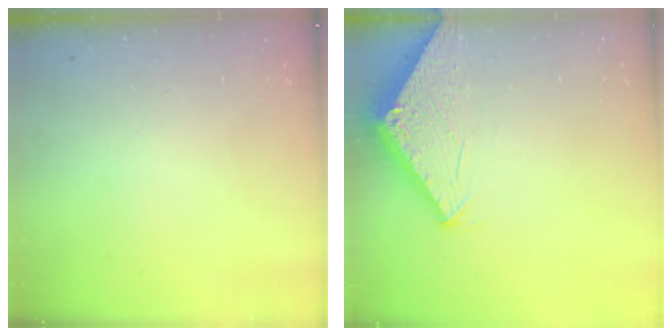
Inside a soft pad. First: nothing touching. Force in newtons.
{"total": 2.9, "press": 2.9, "slide": 0.2}